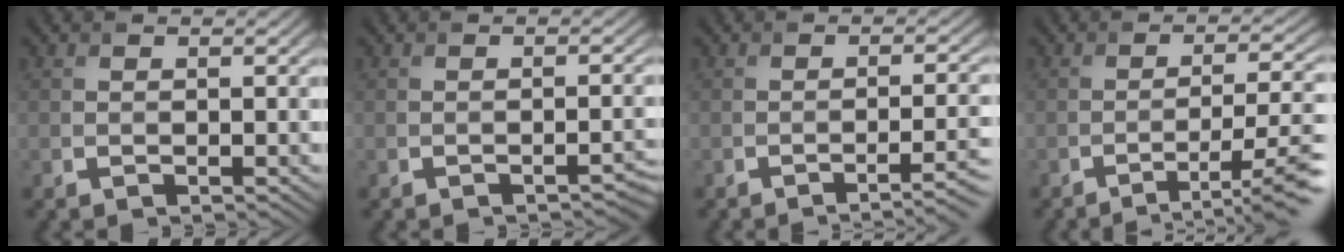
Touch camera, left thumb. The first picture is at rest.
{"total": 1.7, "force": [-1.3, 0.3, 1.0], "torque": [-0.010, 0.004, -0.018]}
{"total": 4.7, "force": [-2.5, 1.2, 3.8], "torque": [-0.042, 0.002, -0.038]}
{"total": 7.2, "force": [-3.8, 1.6, 5.9], "torque": [-0.088, -0.006, -0.054]}